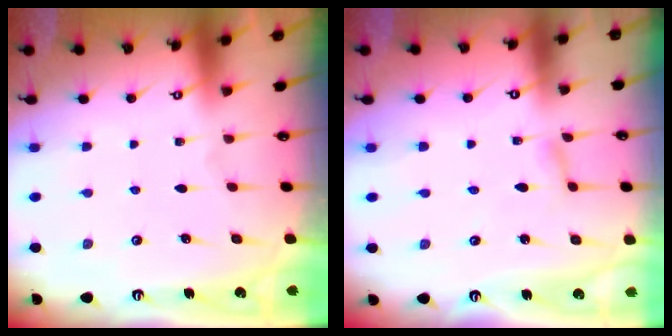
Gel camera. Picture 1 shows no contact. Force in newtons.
{"total": 2.3, "press": 2.3, "slide": 0.3}